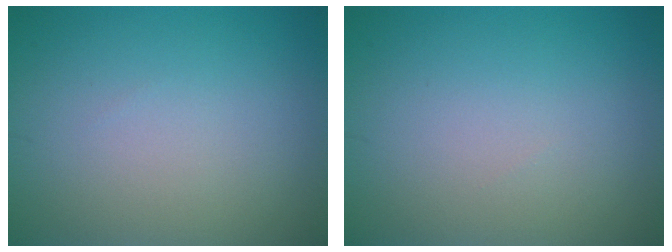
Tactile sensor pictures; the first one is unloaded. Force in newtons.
{"total": 0.0}